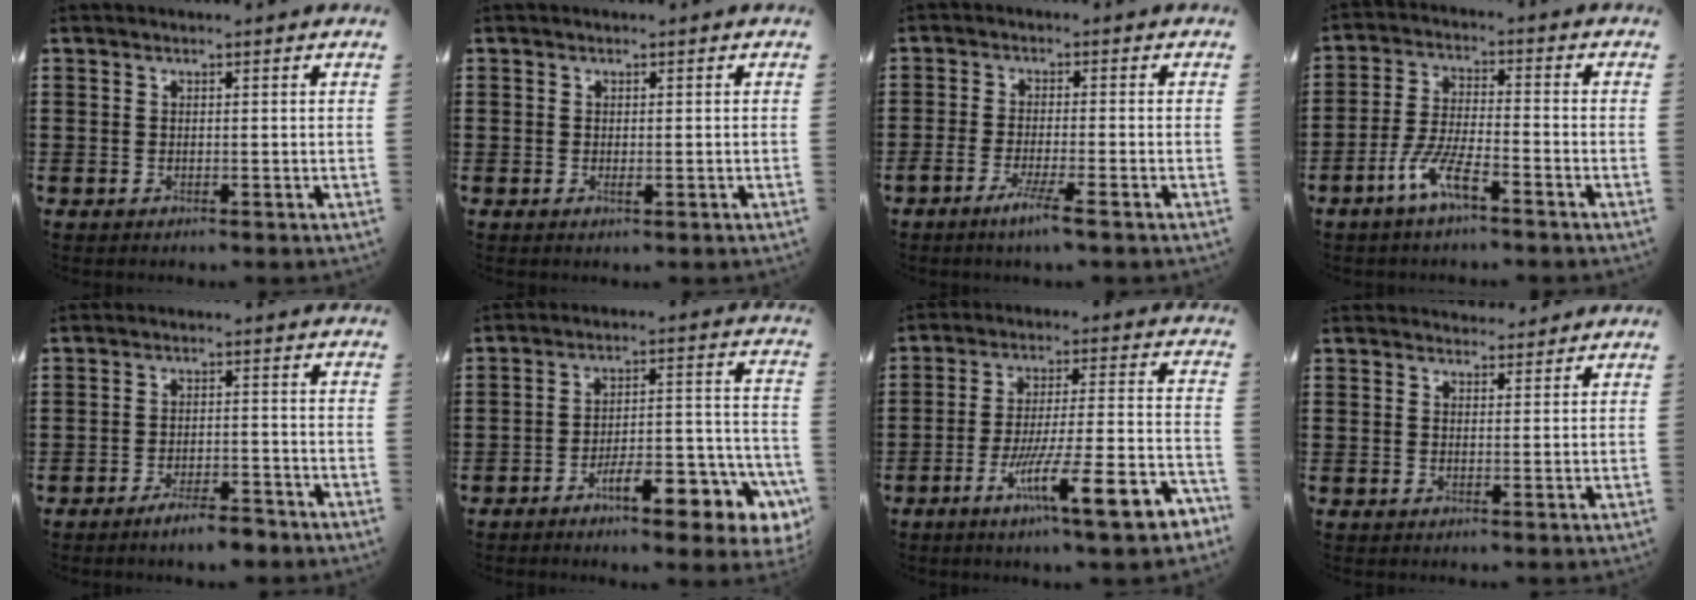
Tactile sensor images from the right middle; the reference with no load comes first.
{"total": 0.5, "force": [0.0, 0.2, 0.4], "torque": [-0.009, -0.002, 0.000]}
{"total": 3.9, "force": [-2.6, -0.3, 3.0], "torque": [-0.062, -0.011, -0.049]}
{"total": 6.7, "force": [-4.2, 1.1, 5.1], "torque": [-0.115, -0.007, -0.082]}
{"total": 4.3, "force": [-3.7, 0.5, 2.2], "torque": [-0.041, 0.001, -0.070]}
{"total": 11.2, "force": [-7.4, 3.3, 7.8], "torque": [-0.111, 0.015, -0.132]}
{"total": 13.7, "force": [-7.9, 1.3, 11.1], "torque": [-0.173, -0.001, -0.140]}
{"total": 2.0, "force": [1.9, 0.6, 0.0], "torque": [0.003, 0.001, 0.036]}